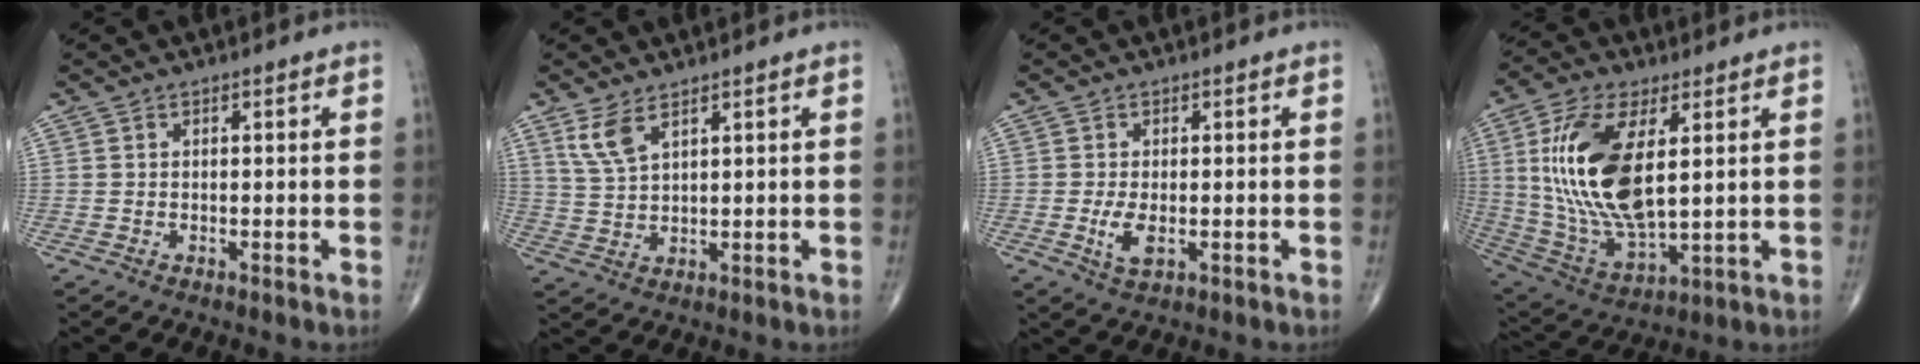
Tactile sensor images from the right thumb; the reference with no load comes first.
{"total": 4.9, "force": [3.1, 1.8, 3.4], "torque": [-0.076, -0.012, 0.072]}
{"total": 3.8, "force": [-0.7, 1.8, 3.3], "torque": [-0.068, -0.008, -0.010]}
{"total": 19.8, "force": [3.8, 8.9, 17.3], "torque": [-0.350, -0.022, 0.080]}